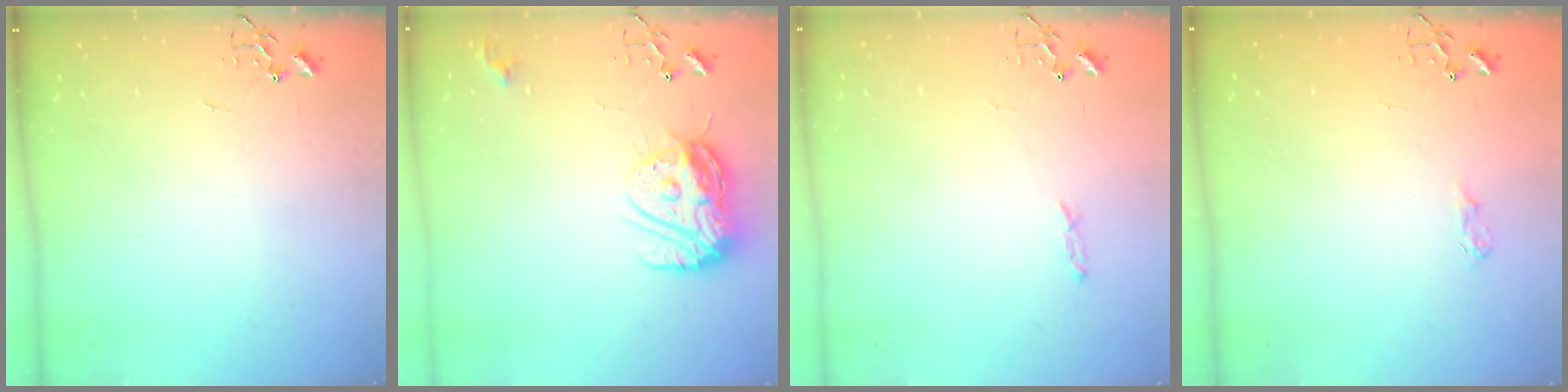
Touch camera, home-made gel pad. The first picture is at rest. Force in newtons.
{"total": 13.1, "press": 13.1, "slide": 1.2}
{"total": 3.4, "press": 3.4, "slide": 0.5}
{"total": 6.9, "press": 6.9, "slide": 0.8}